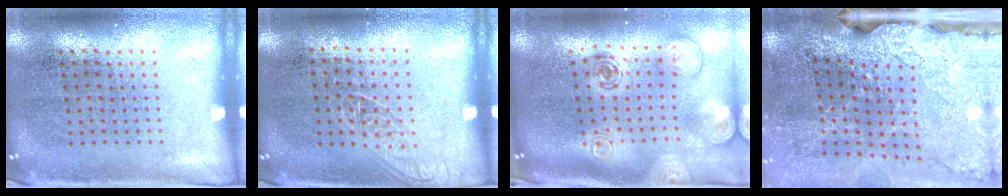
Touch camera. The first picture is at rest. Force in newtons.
{"total": 1.2, "press": 1.1, "slide": 0.5}
{"total": 2.9, "press": 2.1, "slide": 2.1}
{"total": 4.0, "press": 3.3, "slide": 2.3}